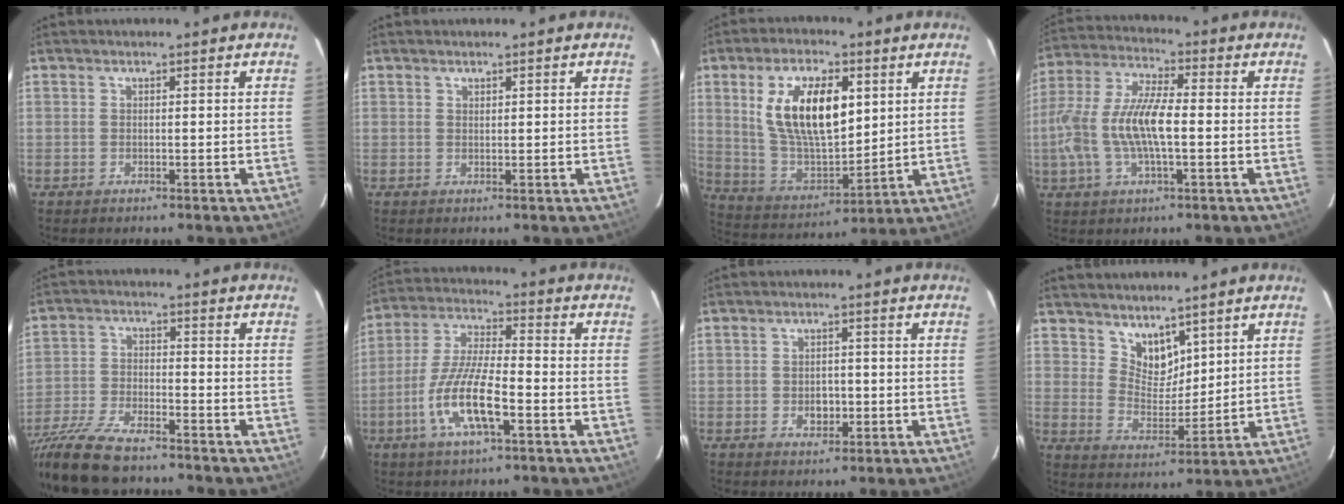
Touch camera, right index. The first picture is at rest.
{"total": 0.6, "force": [0.5, 0.3, 0.1], "torque": [-0.002, 0.001, 0.010]}
{"total": 17.3, "force": [5.3, 8.2, 14.3], "torque": [-0.265, 0.005, 0.112]}
{"total": 13.9, "force": [-2.0, 4.8, 12.9], "torque": [-0.270, 0.005, -0.040]}
{"total": 16.1, "force": [-13.5, 4.1, 7.8], "torque": [-0.185, -0.035, -0.247]}
{"total": 12.6, "force": [-5.1, 3.2, 11.0], "torque": [-0.233, -0.005, -0.098]}
{"total": 3.5, "force": [-0.9, 2.7, 2.0], "torque": [-0.035, 0.004, -0.009]}
{"total": 6.8, "force": [5.1, 3.8, 2.2], "torque": [-0.028, -0.002, 0.100]}